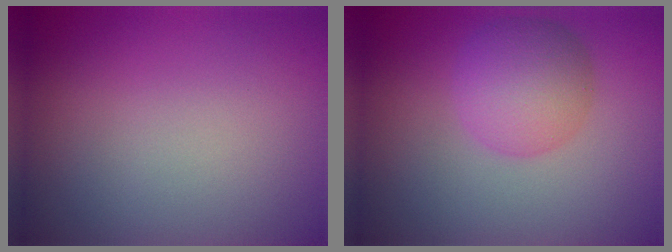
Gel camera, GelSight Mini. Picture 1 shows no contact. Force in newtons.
{"total": 4.8, "press": 4.8, "slide": 0.0}